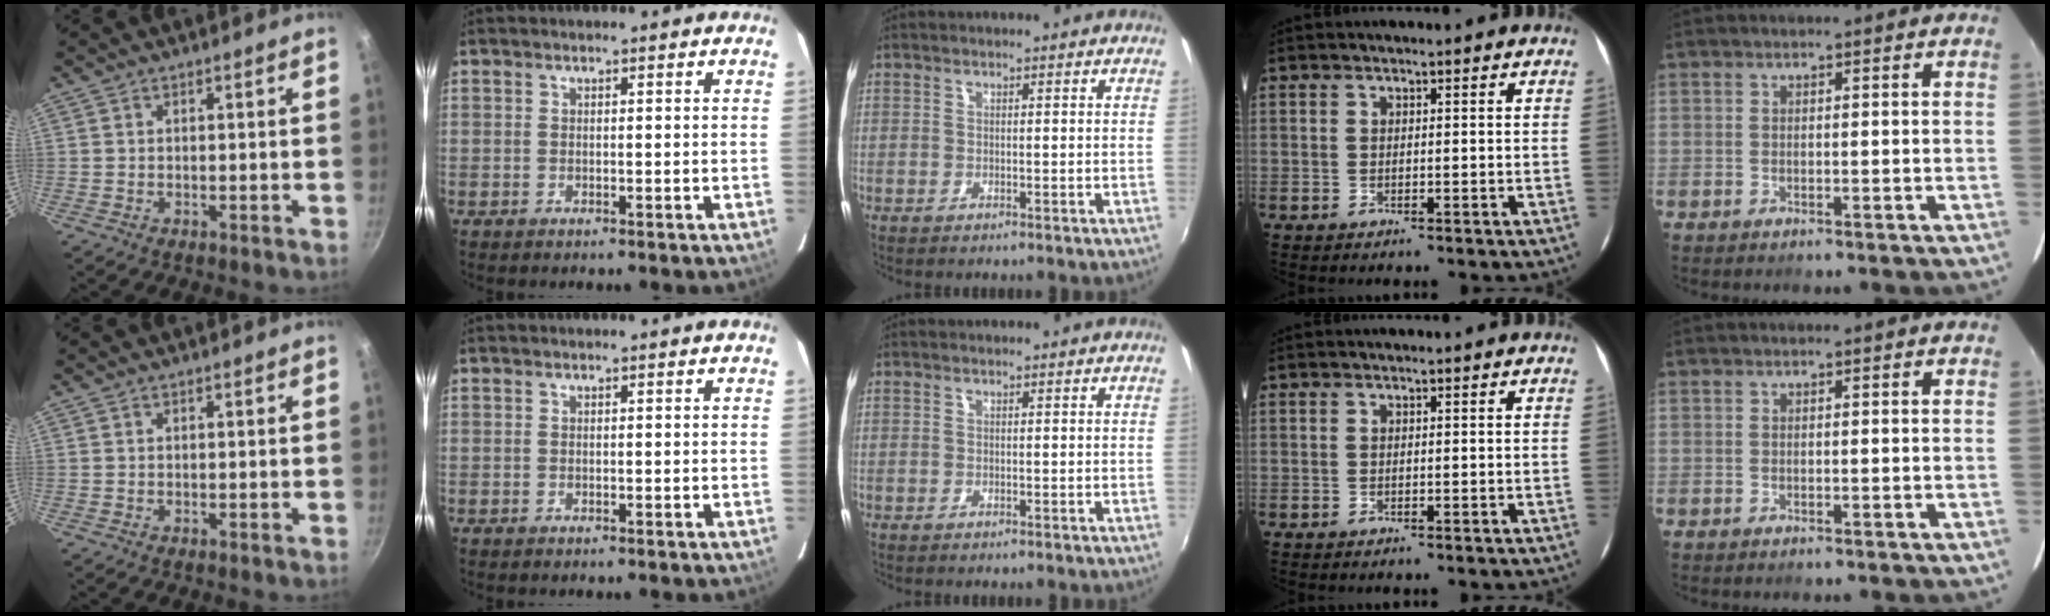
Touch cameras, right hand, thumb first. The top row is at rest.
{}